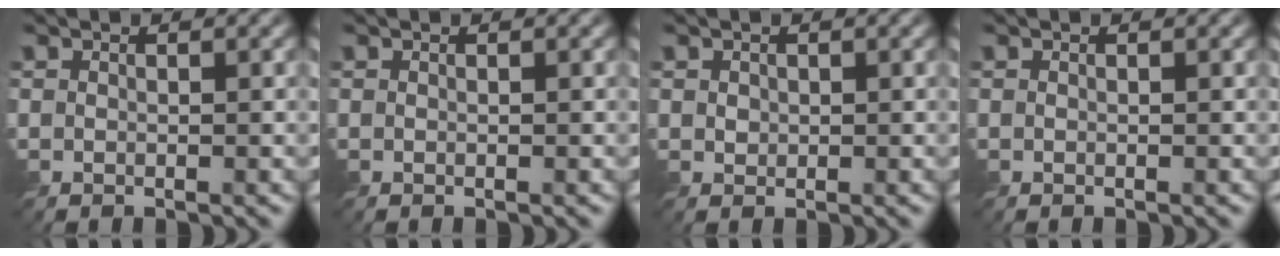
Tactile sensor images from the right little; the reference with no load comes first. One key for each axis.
{"total": 0.0}
{"total": 0.8, "fx": 0.3, "fy": 0.7, "fz": 0.2, "tx": -0.003, "ty": -0.002, "tz": 0.006}
{"total": 0.0}